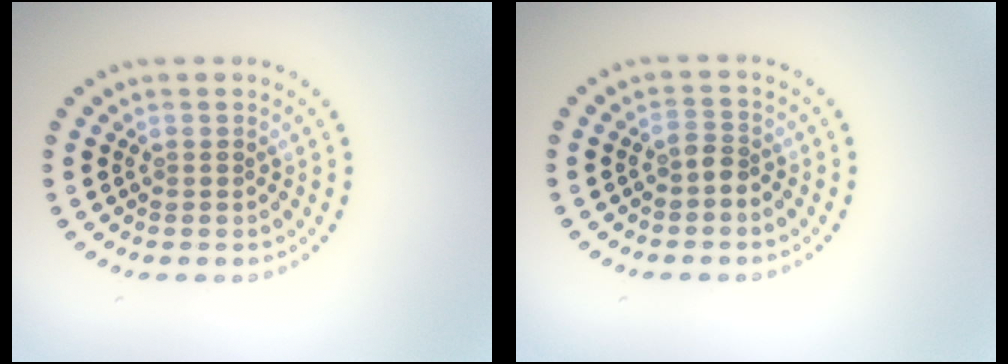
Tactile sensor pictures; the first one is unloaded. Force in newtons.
{"total": 1.5, "press": 1.2, "slide": 0.9}